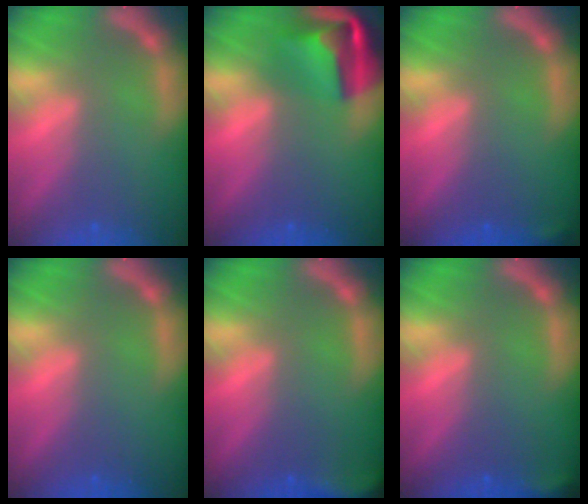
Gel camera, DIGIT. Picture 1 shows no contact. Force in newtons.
{"total": 7.9}
{"total": 0.9}
{"total": 0.0}
{"total": 5.4}
{"total": 1.9}